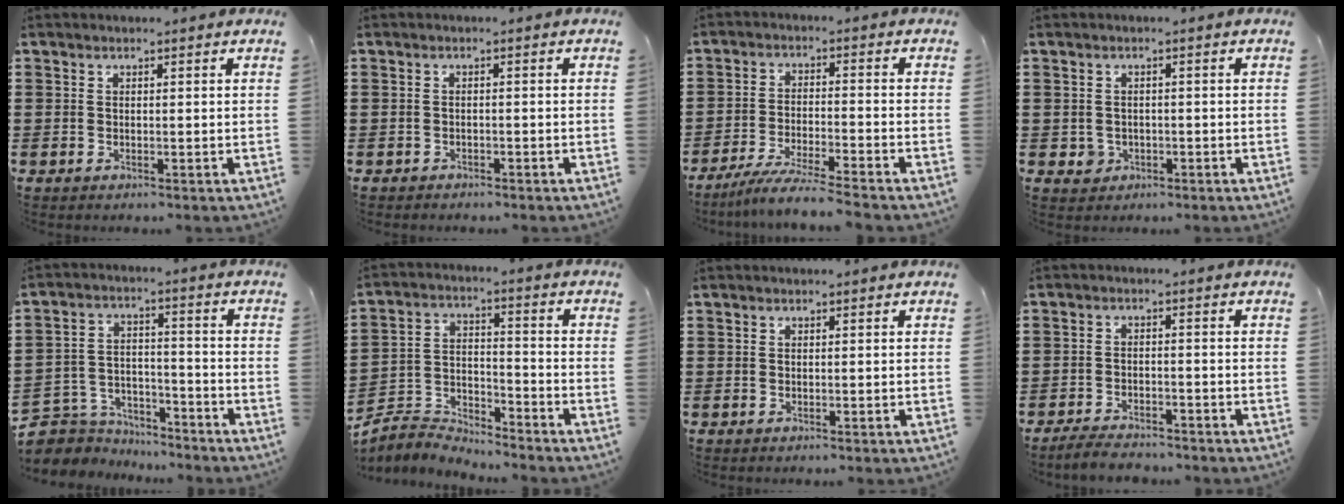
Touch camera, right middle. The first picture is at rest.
{"total": 0.8, "force": [-0.8, 0.2, 0.0], "torque": [-0.003, -0.001, -0.017]}
{"total": 5.5, "force": [-5.0, -0.5, 2.3], "torque": [-0.049, -0.022, -0.096]}
{"total": 1.5, "force": [-0.5, 1.4, 0.4], "torque": [-0.013, 0.005, -0.012]}
{"total": 5.5, "force": [-5.1, 2.1, 0.2], "torque": [-0.030, 0.000, -0.110]}
{"total": 5.3, "force": [-5.2, 0.8, 0.1], "torque": [-0.018, 0.001, -0.112]}
{"total": 0.0}
{"total": 3.3, "force": [-3.2, 0.4, 0.7], "torque": [-0.015, 0.003, -0.066]}